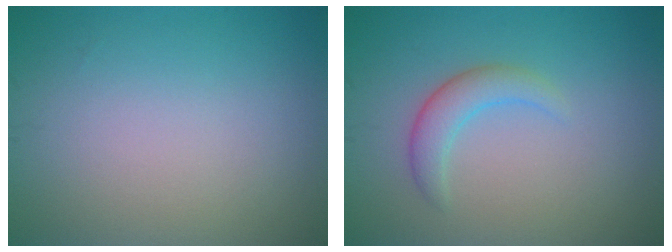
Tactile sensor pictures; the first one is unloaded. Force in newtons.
{"total": 2.5, "press": 2.5, "slide": 0.1}